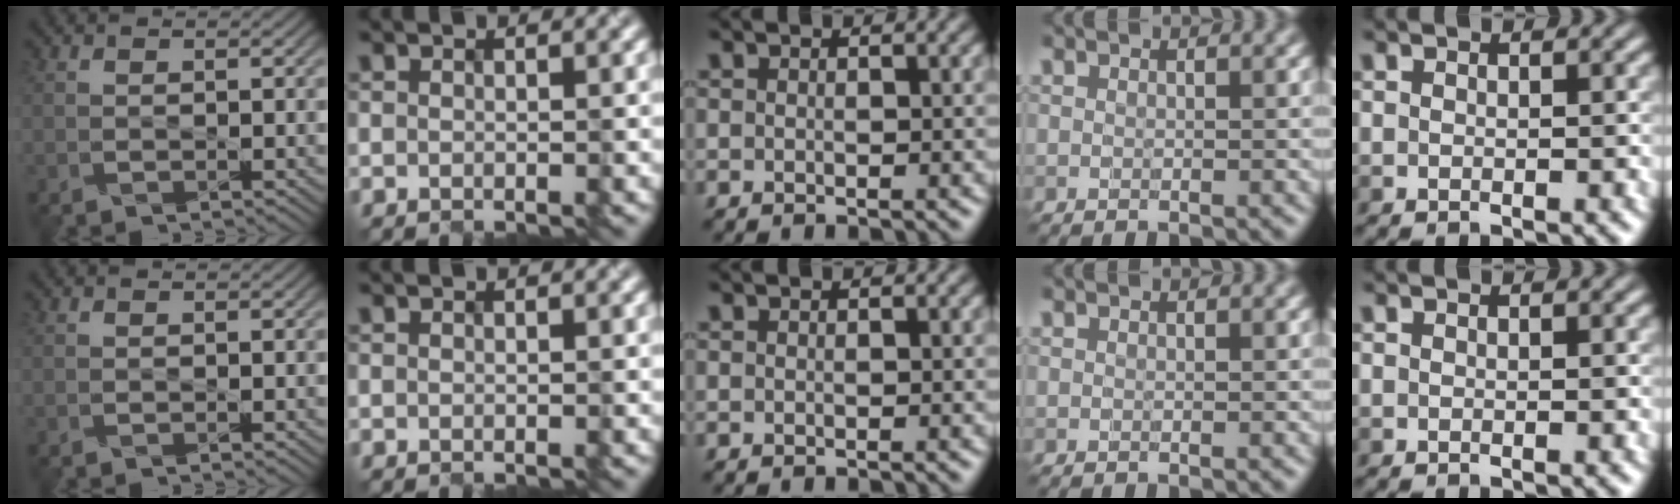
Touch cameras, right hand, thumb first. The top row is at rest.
{}